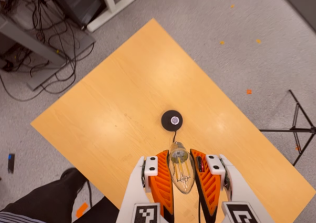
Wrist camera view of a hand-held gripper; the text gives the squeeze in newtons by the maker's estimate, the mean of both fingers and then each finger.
{"total": 22.8, "left": 24.5, "right": 21.0}